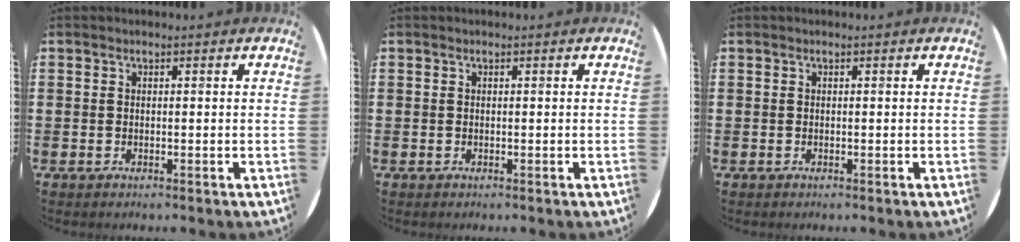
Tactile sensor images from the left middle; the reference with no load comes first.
{"total": 0.0}
{"total": 0.0}